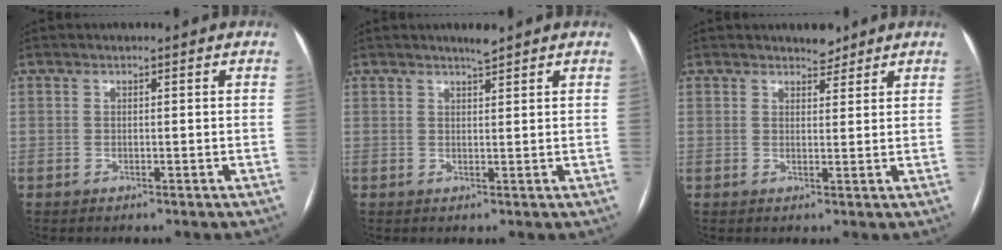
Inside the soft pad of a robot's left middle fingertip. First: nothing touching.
{"total": 1.7, "force": [1.5, 0.0, 0.7], "torque": [-0.016, 0.000, 0.028]}
{"total": 2.4, "force": [2.1, 1.0, 0.5], "torque": [-0.006, -0.003, 0.030]}